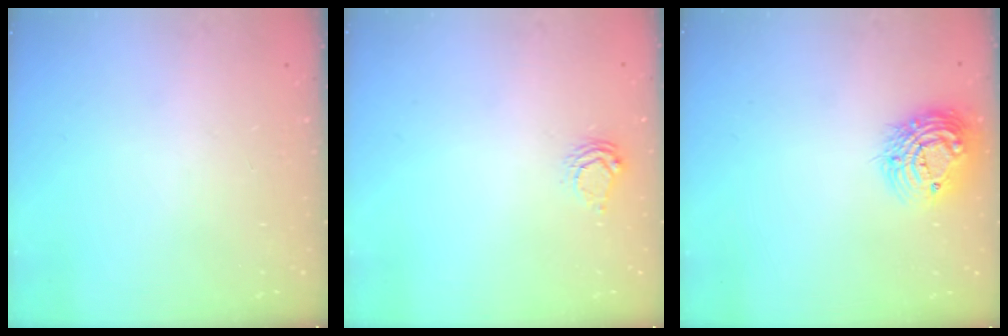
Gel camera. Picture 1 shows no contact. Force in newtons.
{"total": 5.8, "press": 5.8, "slide": 0.3}
{"total": 13.2, "press": 13.1, "slide": 0.9}